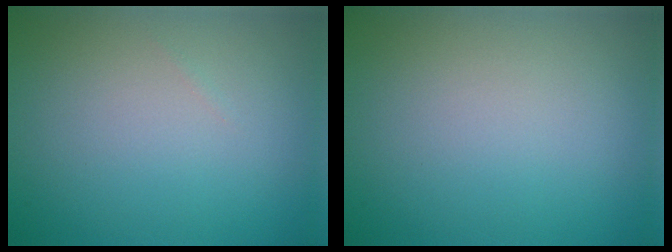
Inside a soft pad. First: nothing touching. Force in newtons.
{"total": 0.0}